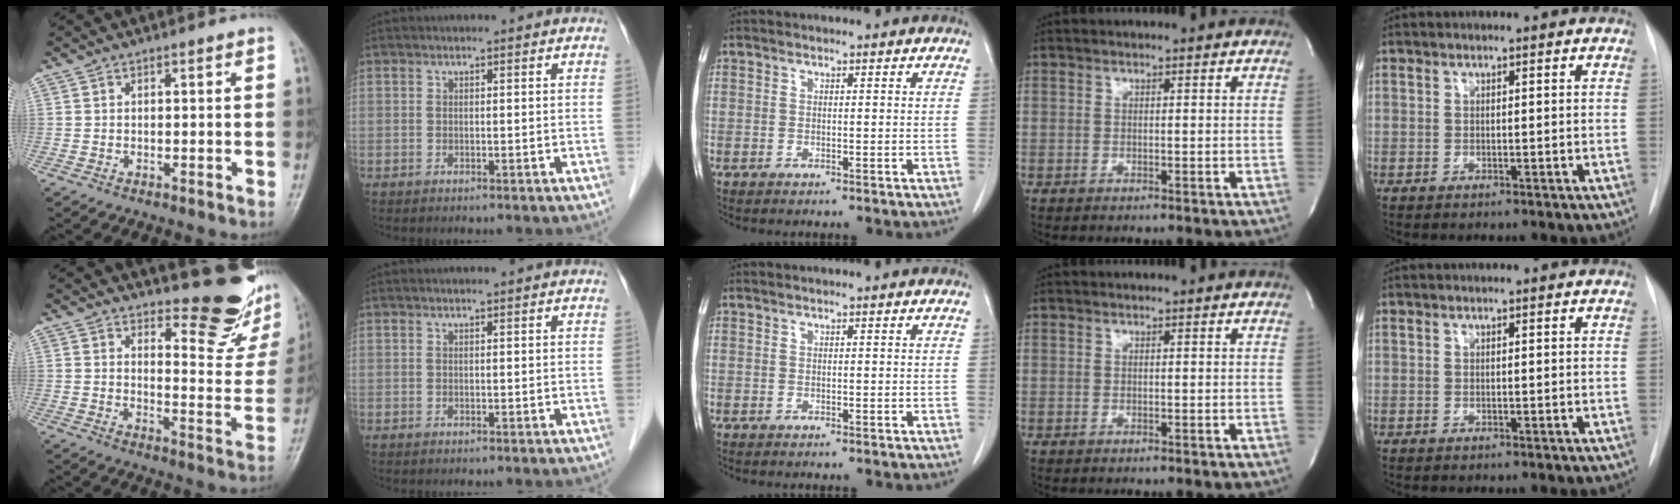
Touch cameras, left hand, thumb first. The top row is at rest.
{"thumb": {"total": 13.9, "force": [11.9, 4.3, 5.8], "torque": [-0.035, -0.118, 0.141]}, "index": {"total": 1.0, "force": [0.9, -0.1, 0.4], "torque": [-0.011, 0.007, 0.017]}}